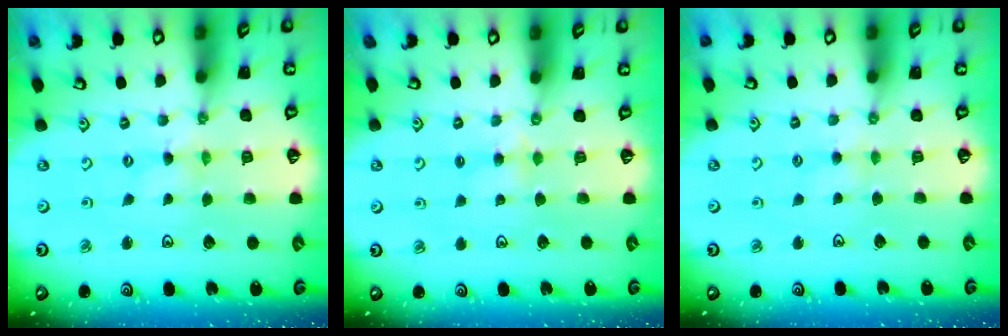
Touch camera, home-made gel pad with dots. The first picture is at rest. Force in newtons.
{"total": 2.7, "press": 2.7, "slide": 0.4}
{"total": 2.8, "press": 2.8, "slide": 0.4}